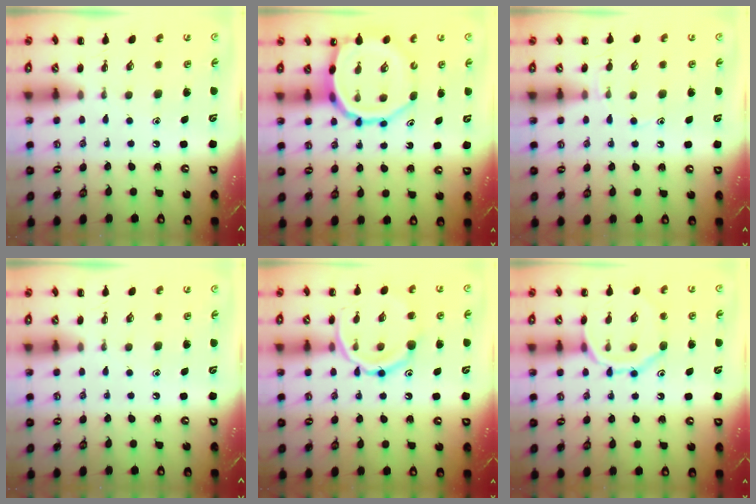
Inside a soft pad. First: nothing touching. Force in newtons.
{"total": 11.3, "press": 10.8, "slide": 3.0}
{"total": 5.5, "press": 5.2, "slide": 1.8}
{"total": 0.0}
{"total": 13.5, "press": 13.5, "slide": 1.3}
{"total": 12.0, "press": 12.0, "slide": 0.8}